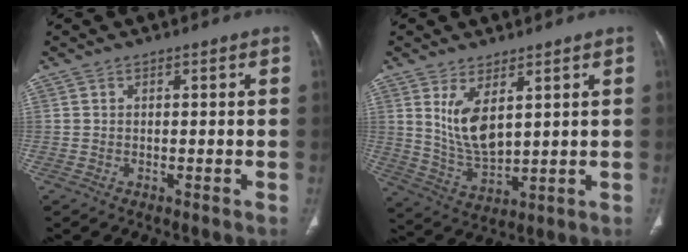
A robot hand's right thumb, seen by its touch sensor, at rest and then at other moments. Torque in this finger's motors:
{"motor_torque": [-0.85, 0.82, 0.66, 0.81, 0.07]}